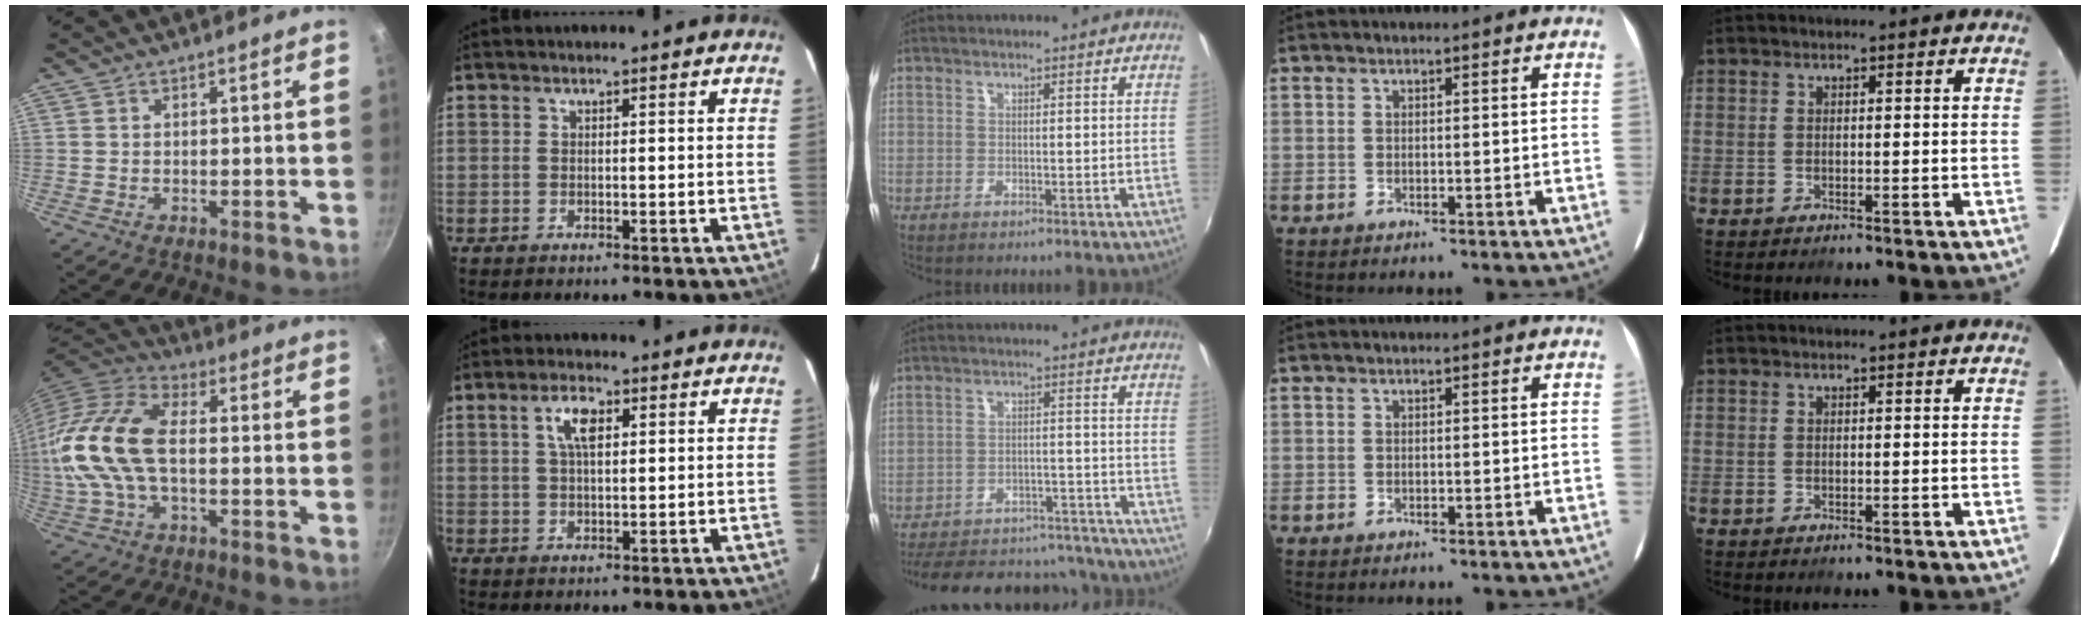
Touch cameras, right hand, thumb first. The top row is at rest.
{"thumb": {"total": 18.1, "force": [-0.4, 9.6, 15.4], "torque": [-0.309, 0.026, -0.022]}, "index": {"total": 4.9, "force": [1.7, 2.0, 4.1], "torque": [-0.074, 0.010, 0.032]}, "middle": {"total": 25.2, "force": [-22.0, 9.0, 8.4], "torque": [-0.177, 0.040, -0.266]}}